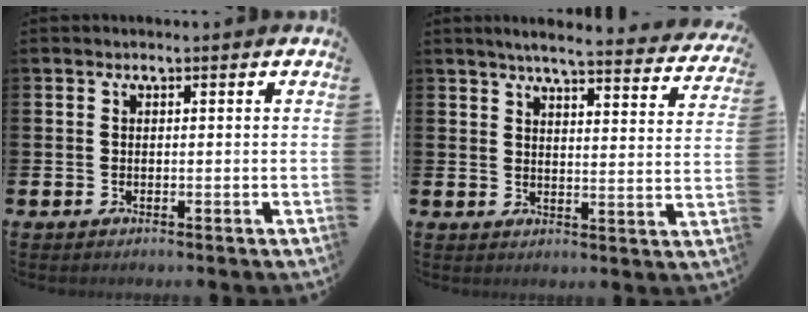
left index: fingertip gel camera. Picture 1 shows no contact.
{"total": 4.9, "force": [4.6, -0.1, 1.7], "torque": [-0.036, -0.035, 0.075]}